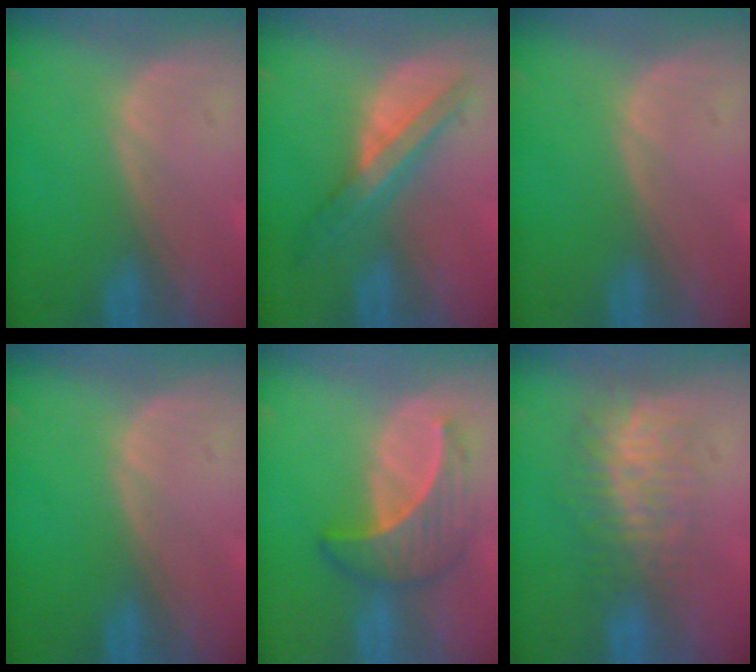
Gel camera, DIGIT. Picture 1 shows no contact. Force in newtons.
{"total": 7.2, "press": 6.1, "slide": 3.8}
{"total": 0.0}
{"total": 0.0}
{"total": 6.9, "press": 6.2, "slide": 3.0}
{"total": 8.7, "press": 7.4, "slide": 4.6}